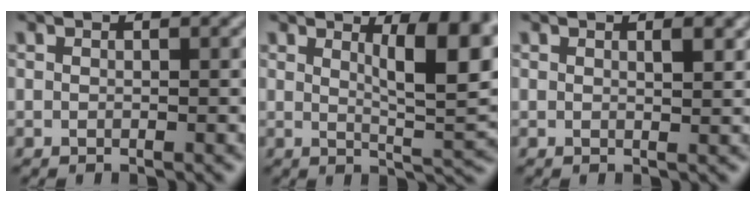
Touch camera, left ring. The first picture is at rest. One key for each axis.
{"total": 7.5, "fx": 2.6, "fy": 2.0, "fz": 6.7, "tx": -0.087, "ty": -0.007, "tz": 0.043}
{"total": 1.1, "fx": 0.6, "fy": 0.3, "fz": 0.9, "tx": -0.012, "ty": -0.003, "tz": 0.010}